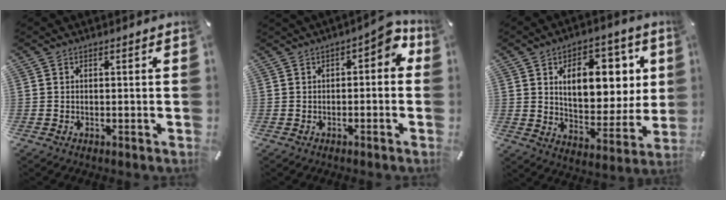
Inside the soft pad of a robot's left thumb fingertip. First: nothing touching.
{"total": 4.6, "force": [0.5, 2.6, 3.8], "torque": [-0.058, 0.004, 0.001]}
{"total": 14.8, "force": [5.2, 9.6, 10.0], "torque": [-0.137, -0.017, 0.091]}